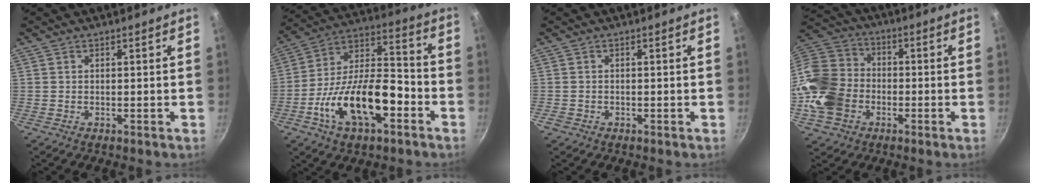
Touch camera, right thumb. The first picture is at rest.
{"total": 19.5, "force": [-7.5, 9.2, 15.5], "torque": [-0.248, 0.052, -0.137]}
{"total": 1.1, "force": [-0.5, 0.8, 0.4], "torque": [-0.008, 0.002, -0.006]}
{"total": 17.2, "force": [-4.3, 13.7, 9.4], "torque": [-0.183, 0.041, -0.094]}